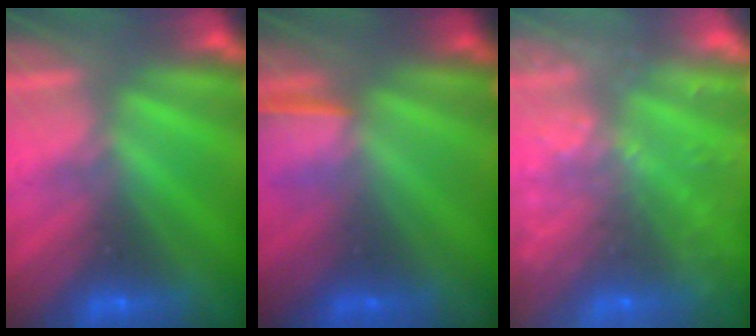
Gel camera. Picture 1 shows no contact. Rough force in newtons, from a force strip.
{"total": 1.3}
{"total": 7.3}